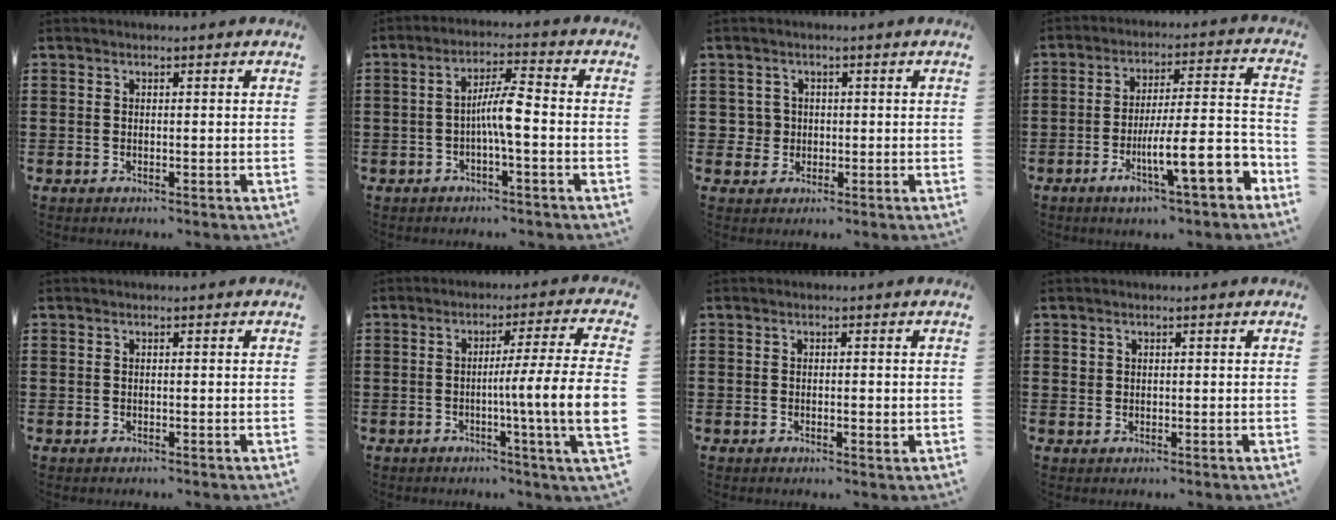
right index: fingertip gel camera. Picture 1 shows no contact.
{"total": 5.5, "force": [-1.1, 0.7, 5.3], "torque": [-0.104, 0.002, -0.027]}
{"total": 2.5, "force": [-0.1, 2.5, 0.5], "torque": [-0.021, 0.009, -0.006]}
{"total": 12.7, "force": [-5.0, 2.4, 11.3], "torque": [-0.176, -0.010, -0.088]}
{"total": 0.0}
{"total": 9.2, "force": [-1.2, -0.8, 9.0], "torque": [-0.146, -0.021, -0.031]}
{"total": 1.5, "force": [-0.3, 0.4, 1.4], "torque": [-0.025, -0.003, -0.004]}
{"total": 0.9, "force": [0.4, 0.8, 0.1], "torque": [-0.003, 0.003, 0.009]}